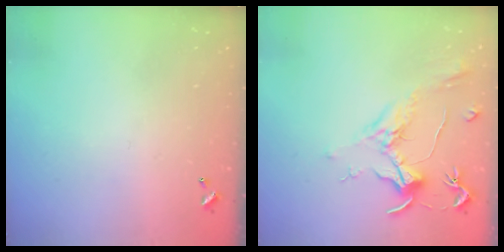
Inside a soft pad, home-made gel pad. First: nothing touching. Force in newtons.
{"total": 1.9, "press": 1.7, "slide": 0.9}